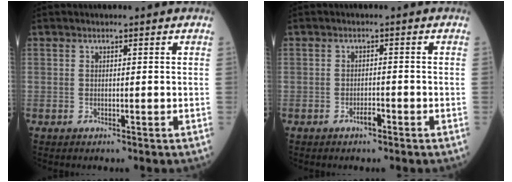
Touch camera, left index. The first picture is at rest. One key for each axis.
{"total": 1.5, "fx": -1.1, "fy": 0.4, "fz": 1.0, "tx": -0.018, "ty": 0.002, "tz": -0.019}